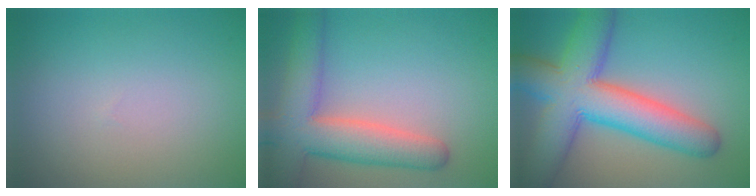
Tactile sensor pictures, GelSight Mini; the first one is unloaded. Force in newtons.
{"total": 7.4, "press": 7.4, "slide": 0.5}
{"total": 11.2, "press": 11.2, "slide": 0.3}